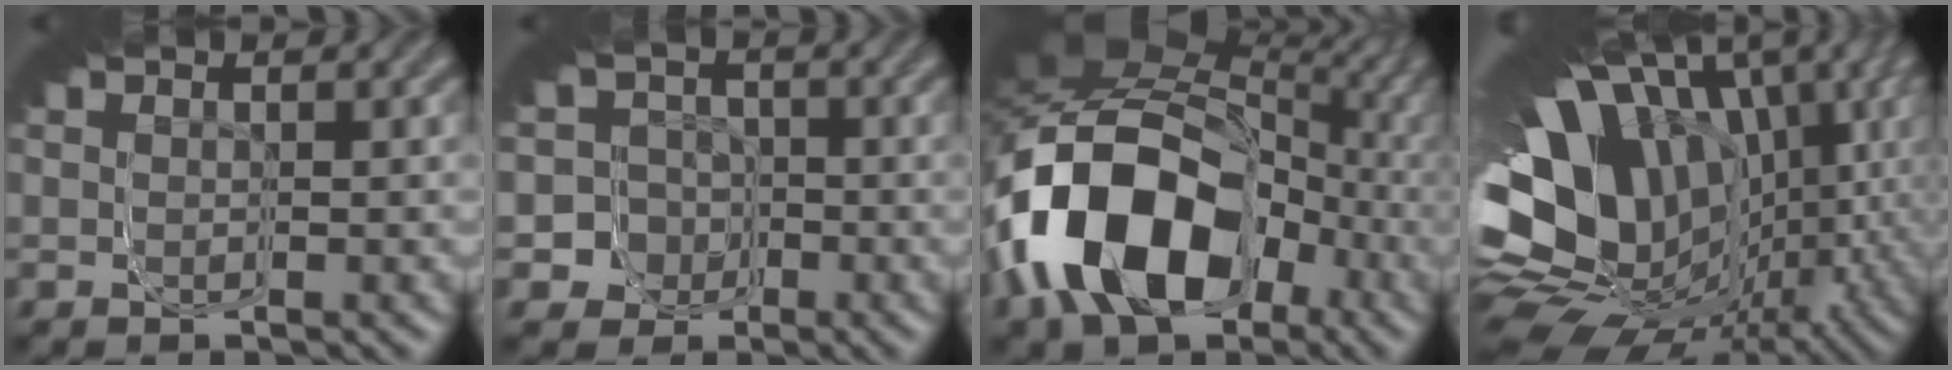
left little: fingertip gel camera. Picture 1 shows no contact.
{"total": 12.5, "force": [-0.8, 10.5, 6.7], "torque": [-0.120, -0.035, -0.023]}
{"total": 15.4, "force": [-2.4, 8.9, 12.3], "torque": [-0.209, -0.007, -0.038]}
{"total": 21.1, "force": [-0.6, 11.6, 17.6], "torque": [-0.233, 0.026, -0.020]}